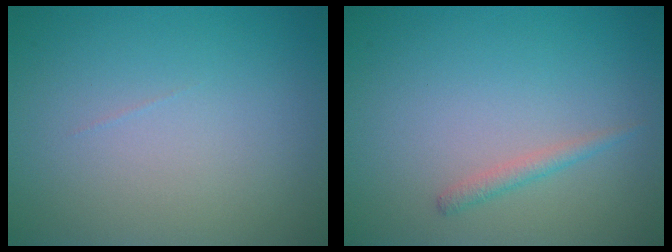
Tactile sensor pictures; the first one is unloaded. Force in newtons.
{"total": 1.1, "press": 1.1, "slide": 0.0}